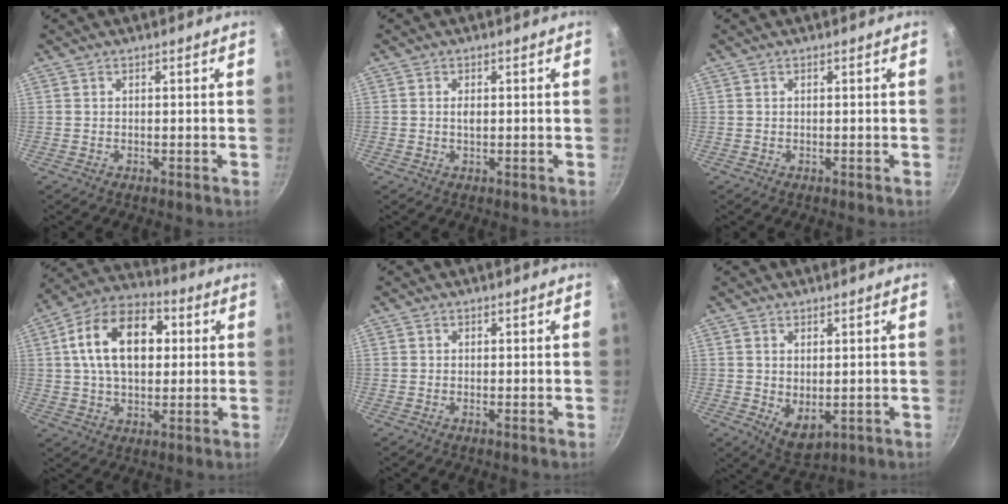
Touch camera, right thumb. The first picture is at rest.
{"total": 1.3, "force": [0.2, 0.7, 1.1], "torque": [-0.018, 0.001, 0.002]}
{"total": 0.0}
{"total": 17.6, "force": [3.5, 11.3, 13.0], "torque": [-0.190, 0.020, 0.043]}
{"total": 0.0}
{"total": 5.6, "force": [0.2, 3.4, 4.5], "torque": [-0.067, -0.021, 0.014]}